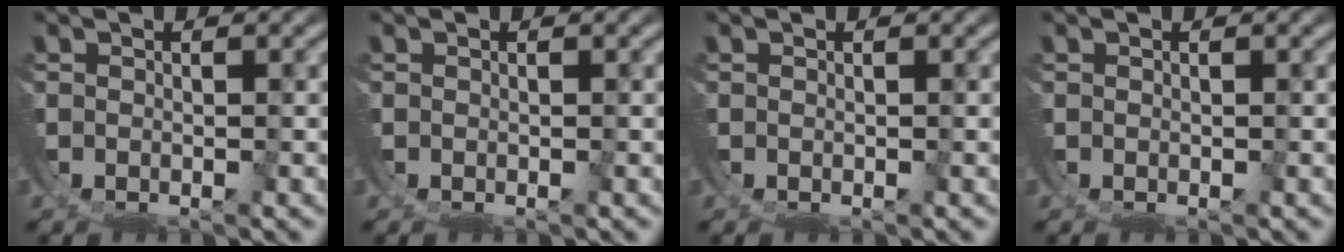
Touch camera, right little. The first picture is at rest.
{"total": 0.0}
{"total": 0.0}
{"total": 0.0}